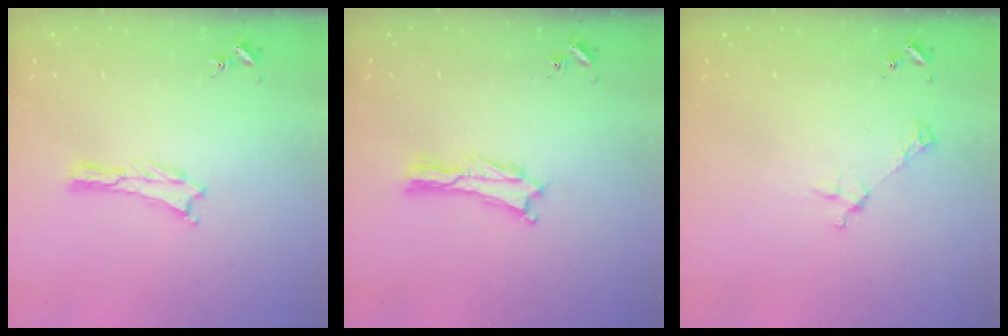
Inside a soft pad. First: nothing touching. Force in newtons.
{"total": 0.7, "press": 0.6, "slide": 0.2}
{"total": 2.9, "press": 2.9, "slide": 0.2}